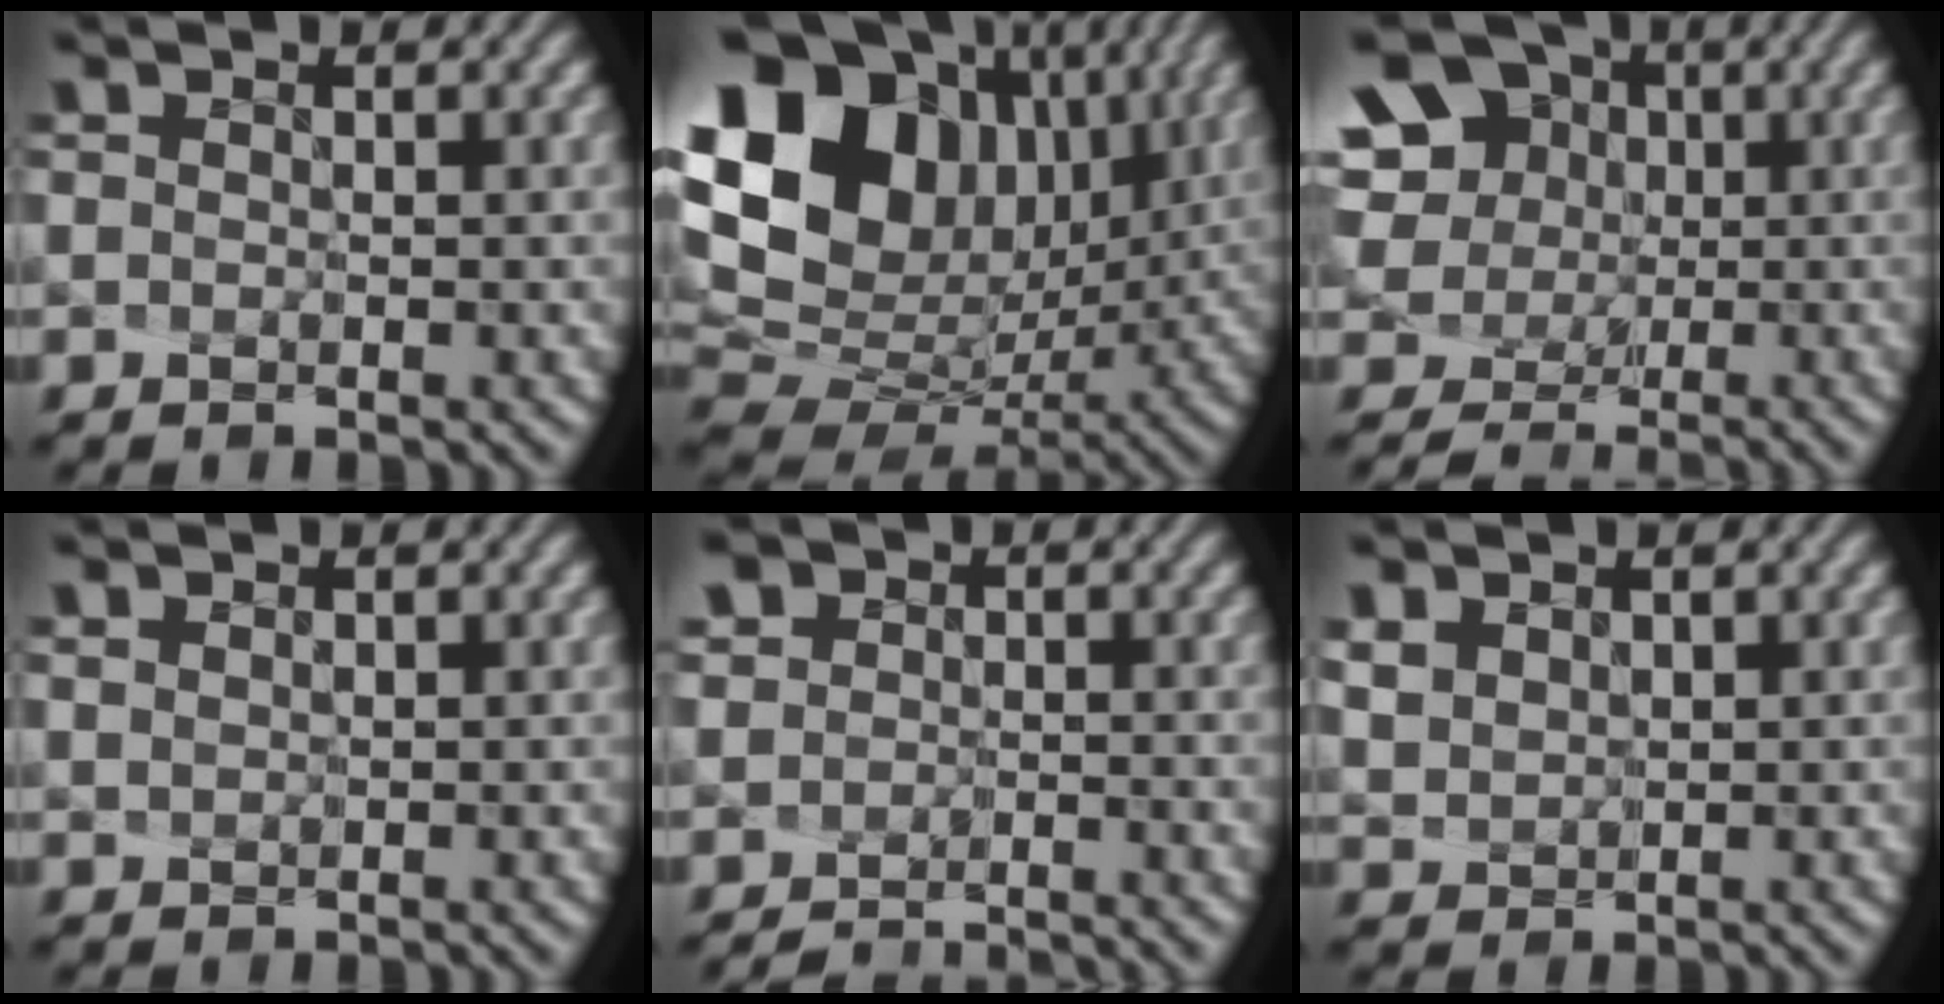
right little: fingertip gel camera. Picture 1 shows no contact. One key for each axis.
{"total": 17.4, "fx": 5.2, "fy": 12.7, "fz": 10.8, "tx": -0.237, "ty": 0.004, "tz": 0.131}
{"total": 9.5, "fx": 1.7, "fy": 8.3, "fz": 4.2, "tx": -0.135, "ty": 0.020, "tz": 0.033}
{"total": 1.3, "fx": 1.1, "fy": 0.7, "fz": 0.5, "tx": -0.028, "ty": -0.011, "tz": 0.029}
{"total": 5.2, "fx": -3.2, "fy": 3.2, "fz": 2.5, "tx": -0.030, "ty": -0.007, "tz": -0.045}
{"total": 2.0, "fx": 1.4, "fy": 1.2, "fz": 0.6, "tx": -0.060, "ty": -0.013, "tz": 0.057}